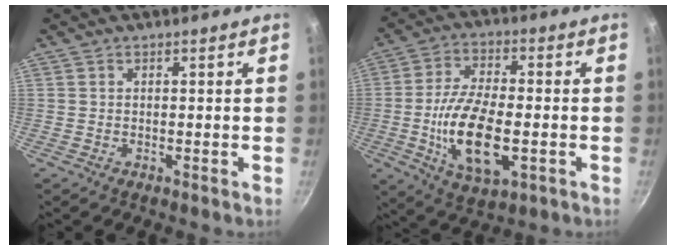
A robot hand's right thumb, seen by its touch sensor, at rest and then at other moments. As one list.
[{"total": 15.6, "force": [-3.1, 7.1, 13.5], "torque": [-0.247, 0.003, -0.049]}]